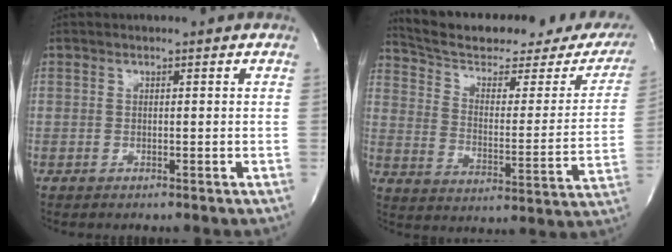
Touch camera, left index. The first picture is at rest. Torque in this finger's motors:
{"motor_torque": [0.94, -1.20, 0.24, 0.07]}